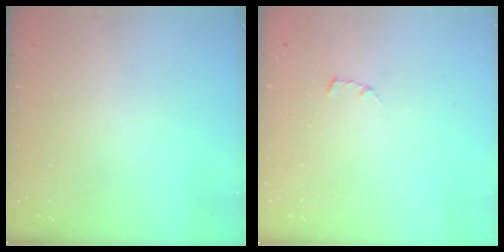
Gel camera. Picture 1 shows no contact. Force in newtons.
{"total": 1.7, "press": 1.7, "slide": 0.2}